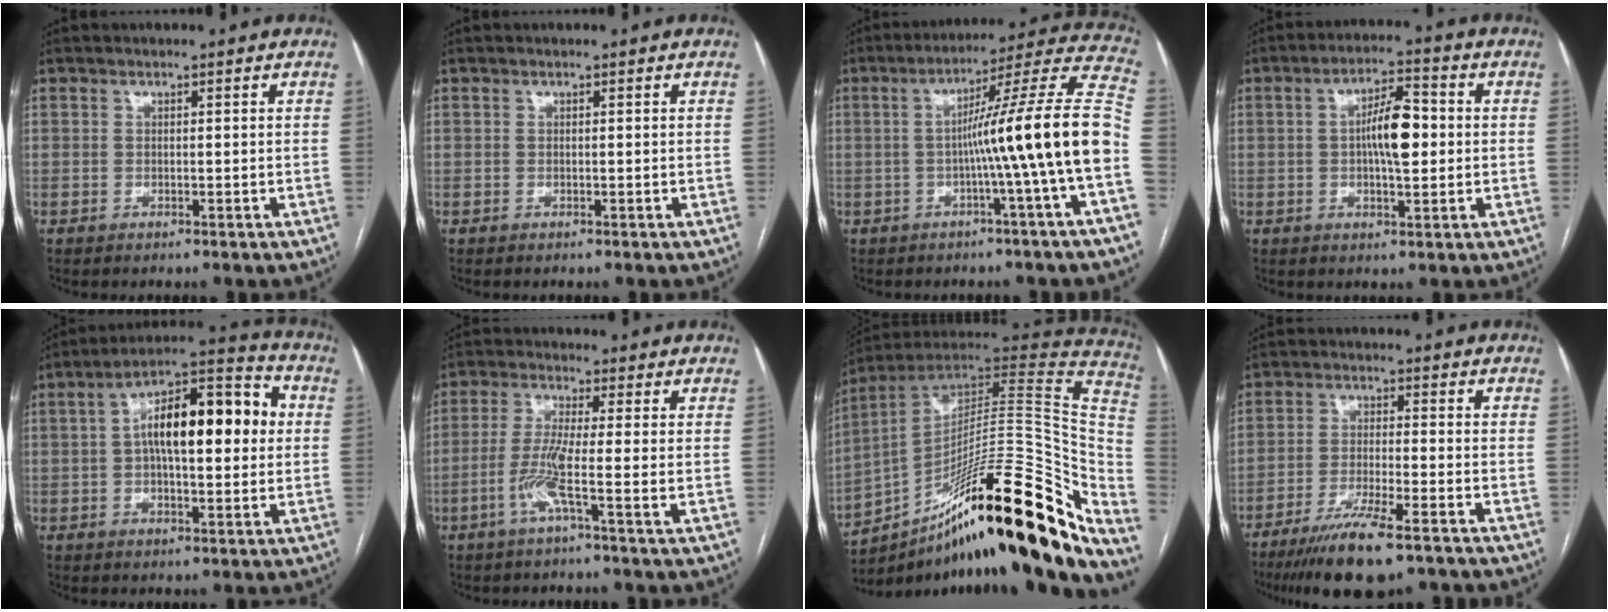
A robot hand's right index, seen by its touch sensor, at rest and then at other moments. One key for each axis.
{"total": 0.0}
{"total": 16.5, "fx": -3.0, "fy": -2.7, "fz": 16.0, "tx": -0.220, "ty": 0.024, "tz": -0.057}
{"total": 7.5, "fx": 0.2, "fy": 1.9, "fz": 7.2, "tx": -0.130, "ty": 0.014, "tz": 0.002}
{"total": 16.1, "fx": 1.9, "fy": 5.2, "fz": 15.1, "tx": -0.243, "ty": 0.040, "tz": 0.024}
{"total": 6.0, "fx": -1.8, "fy": -0.8, "fz": 5.7, "tx": -0.116, "ty": -0.010, "tz": -0.041}
{"total": 35.7, "fx": -20.2, "fy": 5.2, "fz": 29.0, "tx": -0.312, "ty": 0.015, "tz": -0.309}
{"total": 10.9, "fx": -7.8, "fy": 0.8, "fz": 7.6, "tx": -0.132, "ty": -0.028, "tz": -0.131}